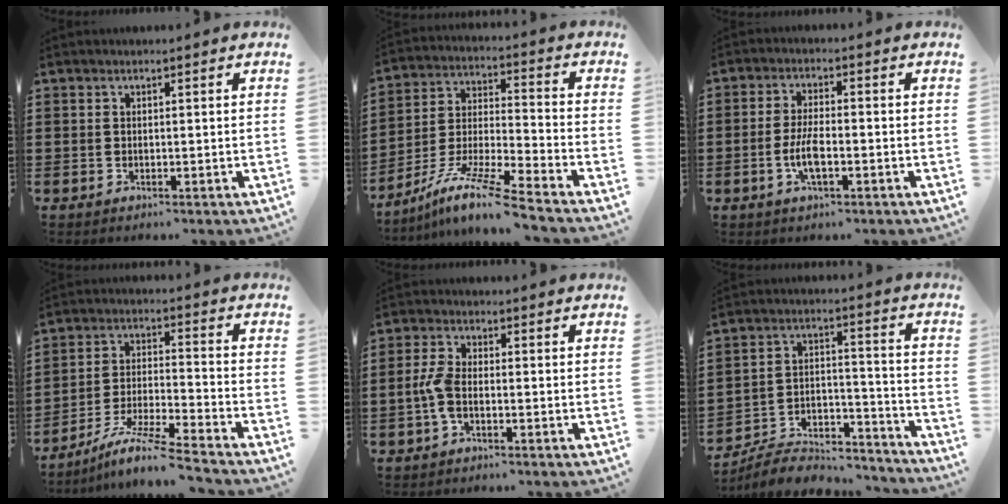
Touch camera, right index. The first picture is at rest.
{"total": 10.5, "force": [-8.5, 0.4, 6.2], "torque": [-0.123, 0.004, -0.171]}
{"total": 4.8, "force": [-1.5, 1.4, 4.4], "torque": [-0.103, -0.005, -0.035]}
{"total": 8.7, "force": [-7.5, -0.1, 4.5], "torque": [-0.092, -0.002, -0.149]}
{"total": 4.3, "force": [-1.1, 1.9, 3.7], "torque": [-0.094, -0.004, -0.027]}
{"total": 6.7, "force": [-6.2, 2.2, 1.6], "torque": [-0.034, 0.011, -0.122]}